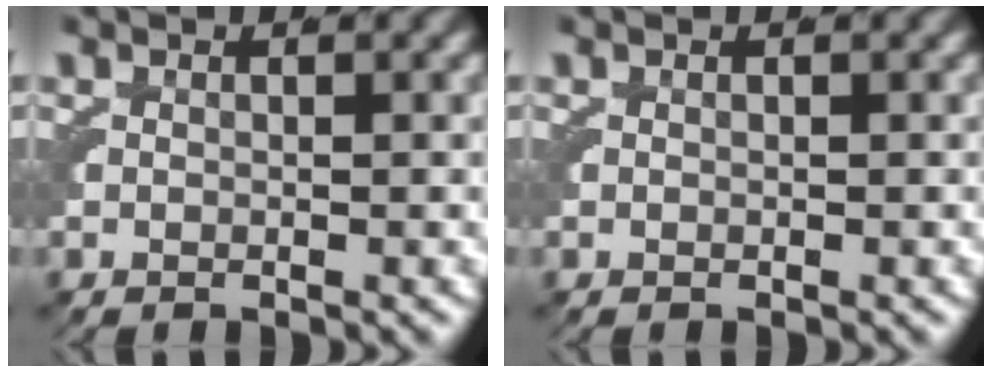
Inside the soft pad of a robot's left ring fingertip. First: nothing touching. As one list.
[{"total": 0.0}]